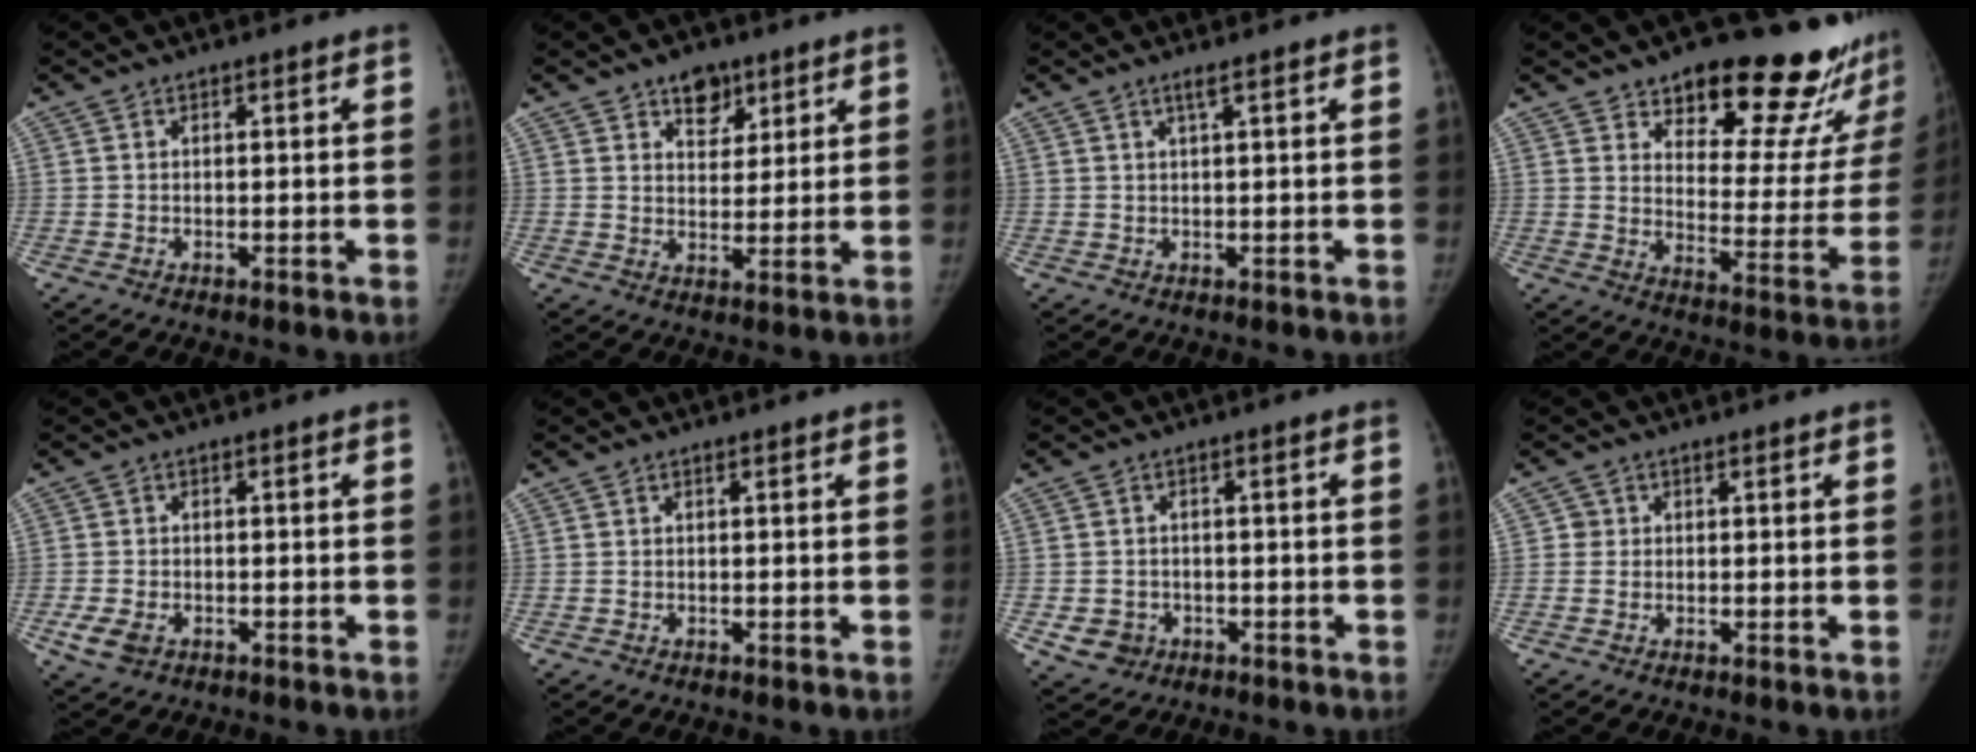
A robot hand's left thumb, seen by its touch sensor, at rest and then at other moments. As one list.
[{"total": 6.1, "force": [3.8, 3.9, 2.8], "torque": [-0.008, -0.022, 0.059]}, {"total": 1.3, "force": [0.8, -0.1, 1.0], "torque": [-0.023, 0.000, 0.018]}, {"total": 23.2, "force": [18.6, 8.4, 11.0], "torque": [-0.094, -0.130, 0.241]}, {"total": 4.0, "force": [-1.7, 2.8, 2.3], "torque": [-0.046, 0.000, -0.025]}, {"total": 0.0}, {"total": 4.4, "force": [-1.6, 3.9, 1.2], "torque": [-0.005, 0.009, -0.018]}, {"total": 1.3, "force": [0.1, 1.3, -0.1], "torque": [0.015, 0.004, -0.002]}]